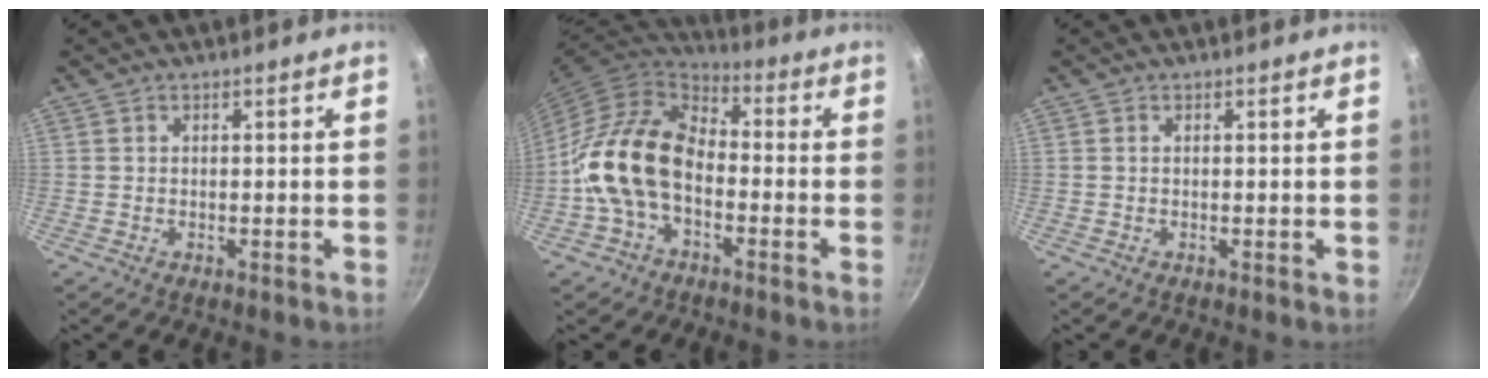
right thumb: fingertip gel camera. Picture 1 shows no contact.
{"total": 15.3, "force": [-3.2, 10.2, 10.9], "torque": [-0.175, 0.043, -0.075]}
{"total": 0.0}